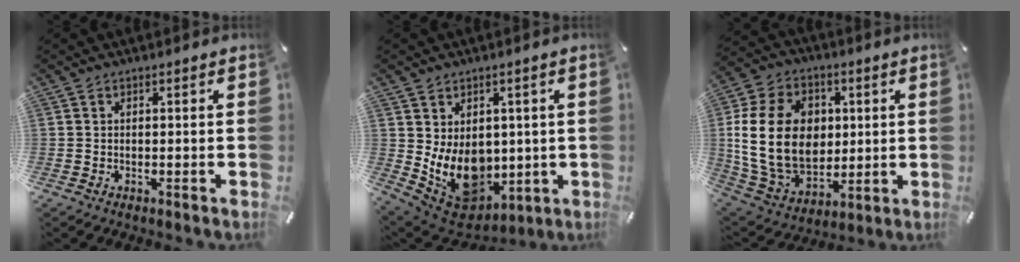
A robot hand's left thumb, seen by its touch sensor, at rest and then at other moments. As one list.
[{"total": 12.5, "force": [0.4, 10.3, 7.0], "torque": [-0.129, -0.034, 0.016]}, {"total": 20.6, "force": [2.1, 15.8, 13.0], "torque": [-0.273, -0.001, 0.041]}]